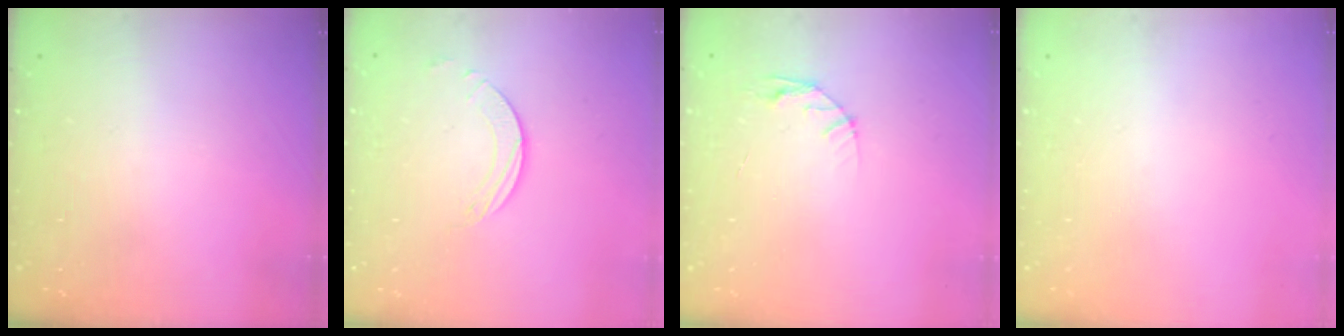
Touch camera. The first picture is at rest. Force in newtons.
{"total": 2.0, "press": 1.9, "slide": 0.3}
{"total": 5.3, "press": 5.3, "slide": 0.6}
{"total": 0.0}